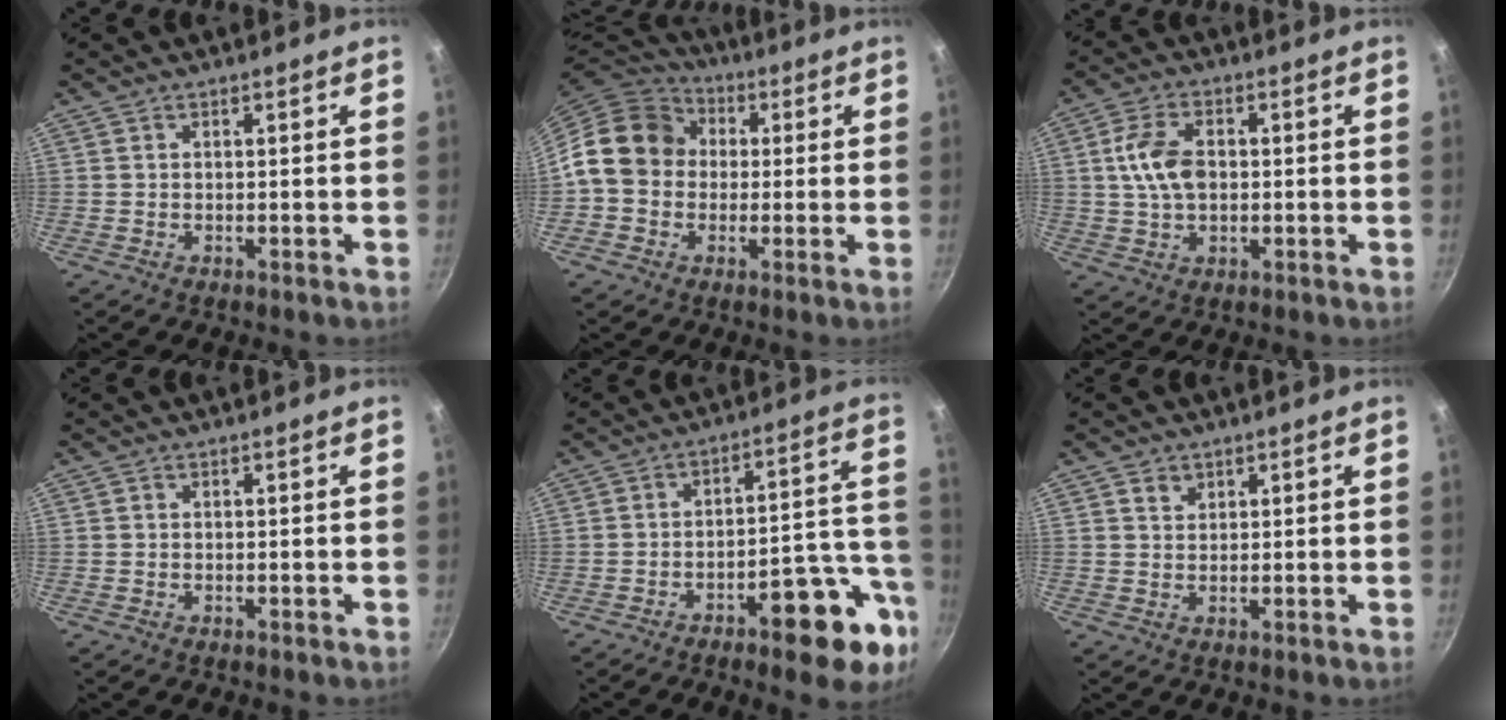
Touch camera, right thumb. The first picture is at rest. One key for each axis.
{"total": 13.8, "fx": 1.1, "fy": 11.7, "fz": 7.2, "tx": -0.089, "ty": 0.030, "tz": -0.002}
{"total": 8.5, "fx": 0.6, "fy": 5.4, "fz": 6.5, "tx": -0.117, "ty": 0.012, "tz": 0.006}
{"total": 0.0}
{"total": 15.2, "fx": -7.3, "fy": 5.4, "fz": 12.1, "tx": -0.118, "ty": 0.056, "tz": -0.099}
{"total": 2.2, "fx": 1.2, "fy": 1.7, "fz": 0.9, "tx": -0.011, "ty": 0.000, "tz": 0.021}